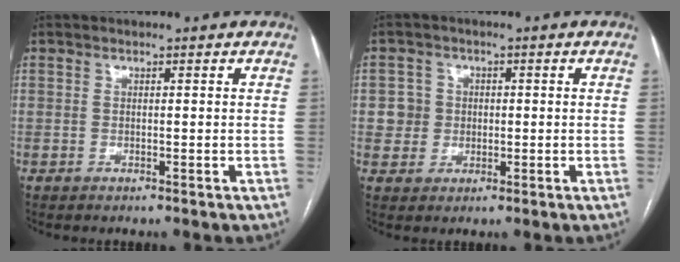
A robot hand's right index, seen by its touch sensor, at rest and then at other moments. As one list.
[{"total": 3.7, "force": [0.0, 3.7, 0.2], "torque": [0.007, 0.015, 0.003]}]